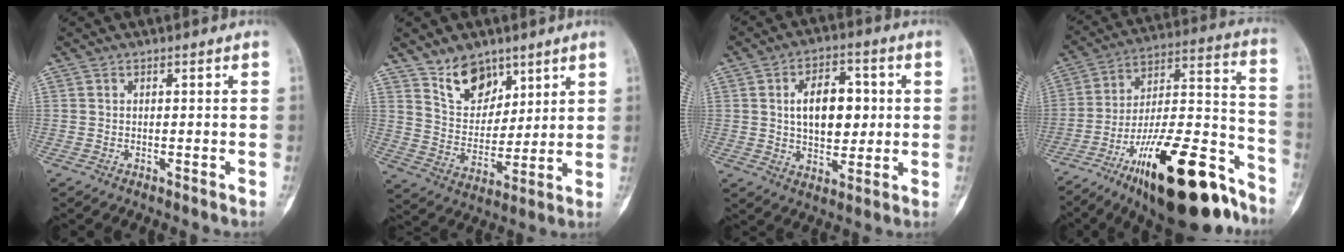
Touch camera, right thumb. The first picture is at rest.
{"total": 10.3, "force": [7.0, 6.3, 4.2], "torque": [-0.037, -0.052, 0.134]}
{"total": 11.5, "force": [1.5, 7.1, 8.9], "torque": [-0.106, 0.004, 0.027]}
{"total": 28.4, "force": [-17.7, 9.1, 20.2], "torque": [-0.272, 0.092, -0.283]}